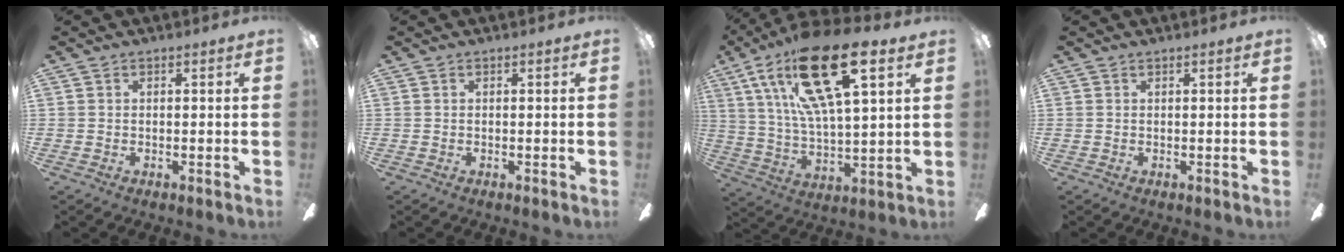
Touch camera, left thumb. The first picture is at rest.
{"total": 0.0}
{"total": 26.6, "force": [14.3, 10.0, 20.1], "torque": [-0.363, -0.055, 0.233]}
{"total": 0.0}